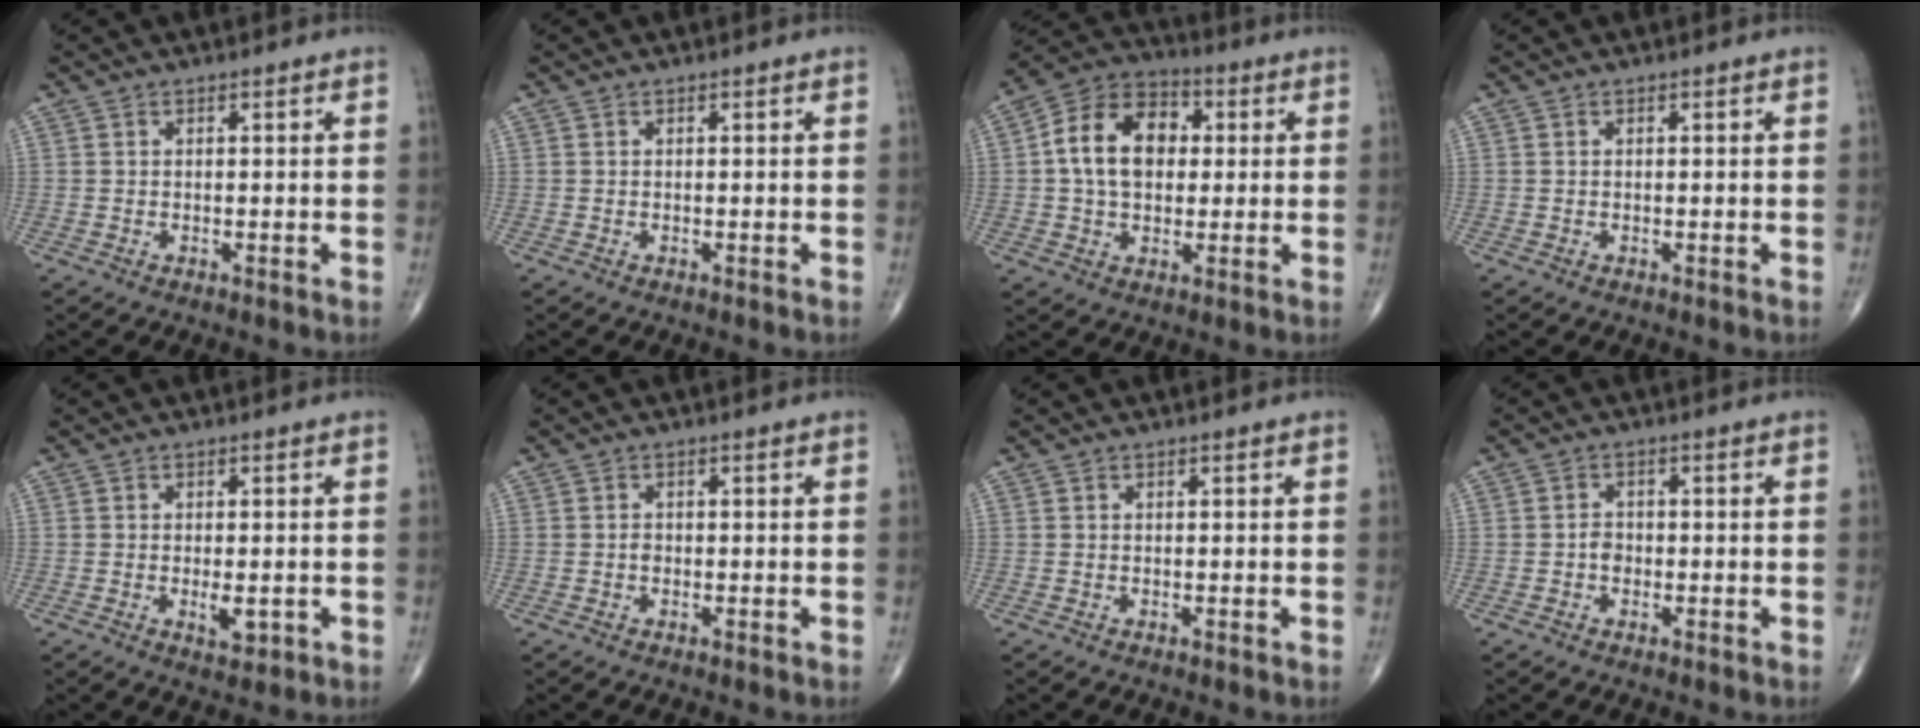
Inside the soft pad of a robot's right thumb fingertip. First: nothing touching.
{"total": 0.0}
{"total": 13.9, "force": [1.6, 9.7, 9.8], "torque": [-0.148, 0.023, 0.018]}
{"total": 0.0}
{"total": 3.3, "force": [-0.8, 1.5, 2.8], "torque": [-0.039, -0.004, -0.009]}
{"total": 1.0, "force": [-0.2, 0.8, 0.5], "torque": [-0.006, 0.002, -0.004]}
{"total": 0.0}
{"total": 2.1, "force": [-0.5, 1.7, 1.1], "torque": [-0.008, 0.007, -0.012]}